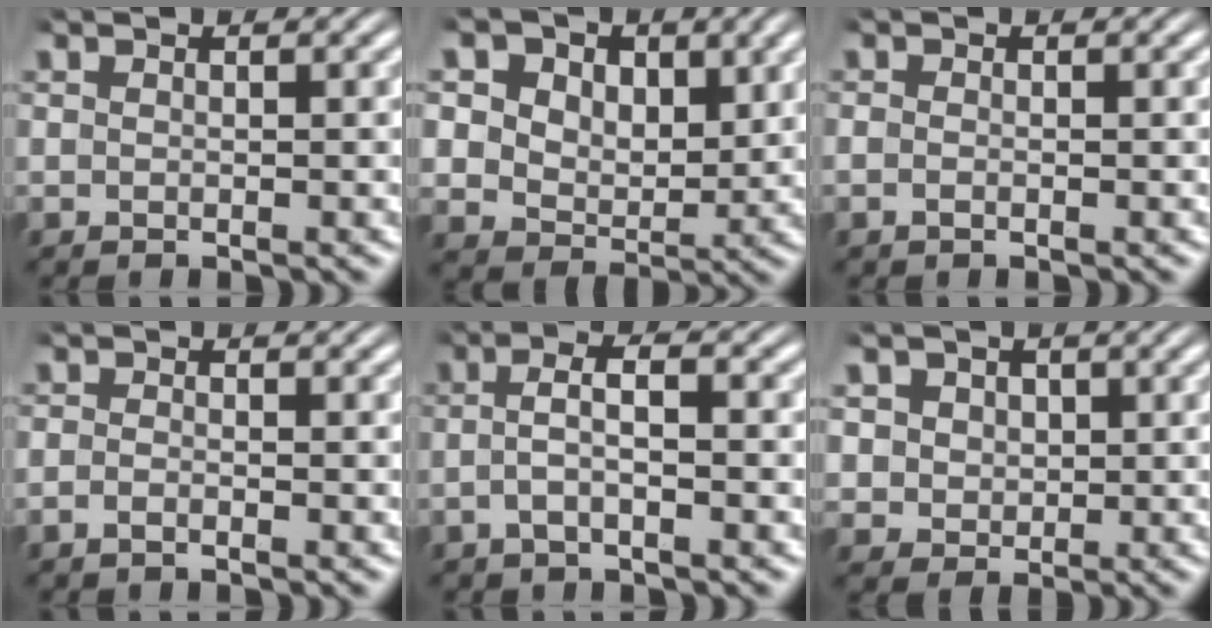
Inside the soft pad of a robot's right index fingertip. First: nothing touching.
{"total": 10.2, "force": [2.4, 8.8, 4.5], "torque": [-0.113, -0.027, 0.035]}
{"total": 1.2, "force": [-0.6, 0.8, 0.7], "torque": [-0.021, -0.003, -0.012]}
{"total": 1.2, "force": [-1.0, 0.5, 0.5], "torque": [-0.018, -0.005, -0.021]}
{"total": 3.2, "force": [-0.9, 1.2, 2.9], "torque": [-0.054, 0.001, -0.020]}
{"total": 4.7, "force": [1.1, 4.2, 1.8], "torque": [-0.046, -0.014, 0.026]}